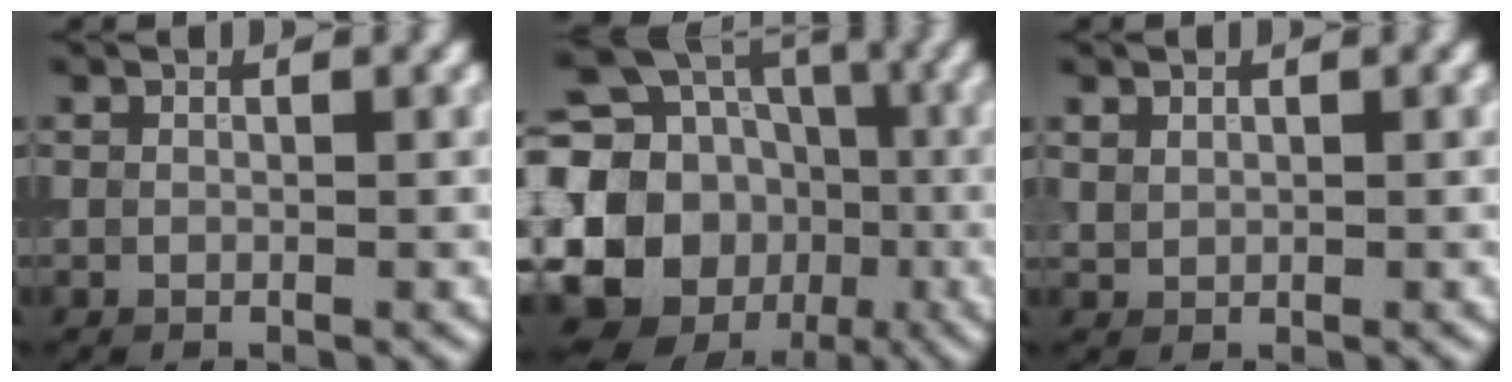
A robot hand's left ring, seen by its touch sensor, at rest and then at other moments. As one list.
[{"total": 16.7, "force": [-1.4, 14.5, 8.2], "torque": [-0.185, -0.004, -0.040]}, {"total": 0.8, "force": [0.5, 0.6, 0.2], "torque": [-0.005, -0.001, 0.014]}]